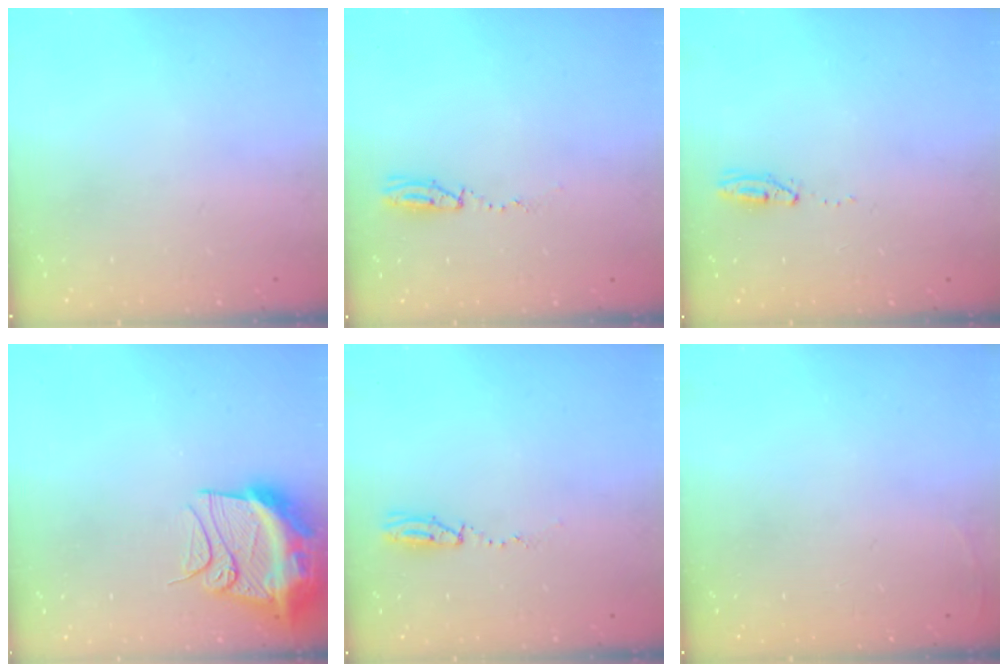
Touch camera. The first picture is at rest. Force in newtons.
{"total": 3.1, "press": 2.5, "slide": 1.9}
{"total": 3.8, "press": 3.7, "slide": 1.1}
{"total": 15.8, "press": 15.7, "slide": 1.6}
{"total": 3.1, "press": 2.5, "slide": 1.9}
{"total": 2.7, "press": 2.6, "slide": 1.0}